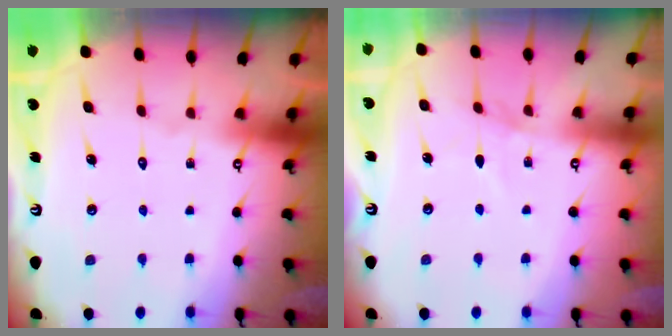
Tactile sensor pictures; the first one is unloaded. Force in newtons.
{"total": 4.3, "press": 4.3, "slide": 0.4}